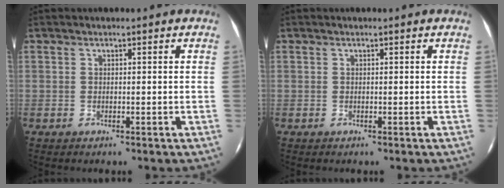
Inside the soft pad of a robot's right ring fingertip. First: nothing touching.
{"total": 0.0}